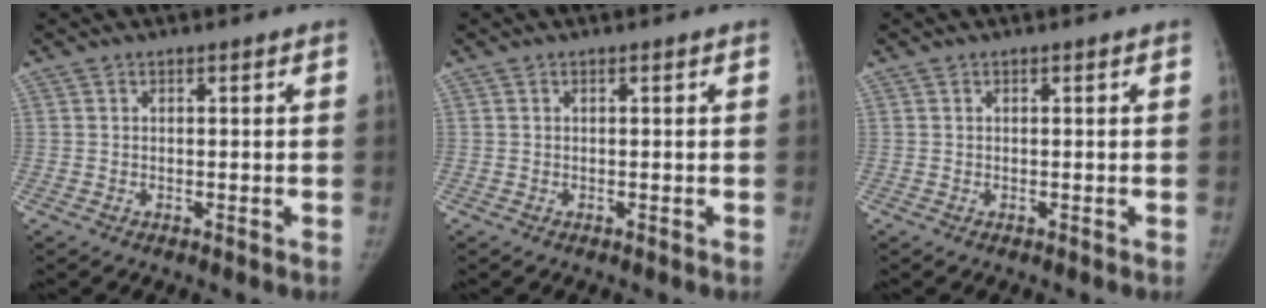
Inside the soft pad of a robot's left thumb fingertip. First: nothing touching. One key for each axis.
{"total": 0.0}
{"total": 0.0}